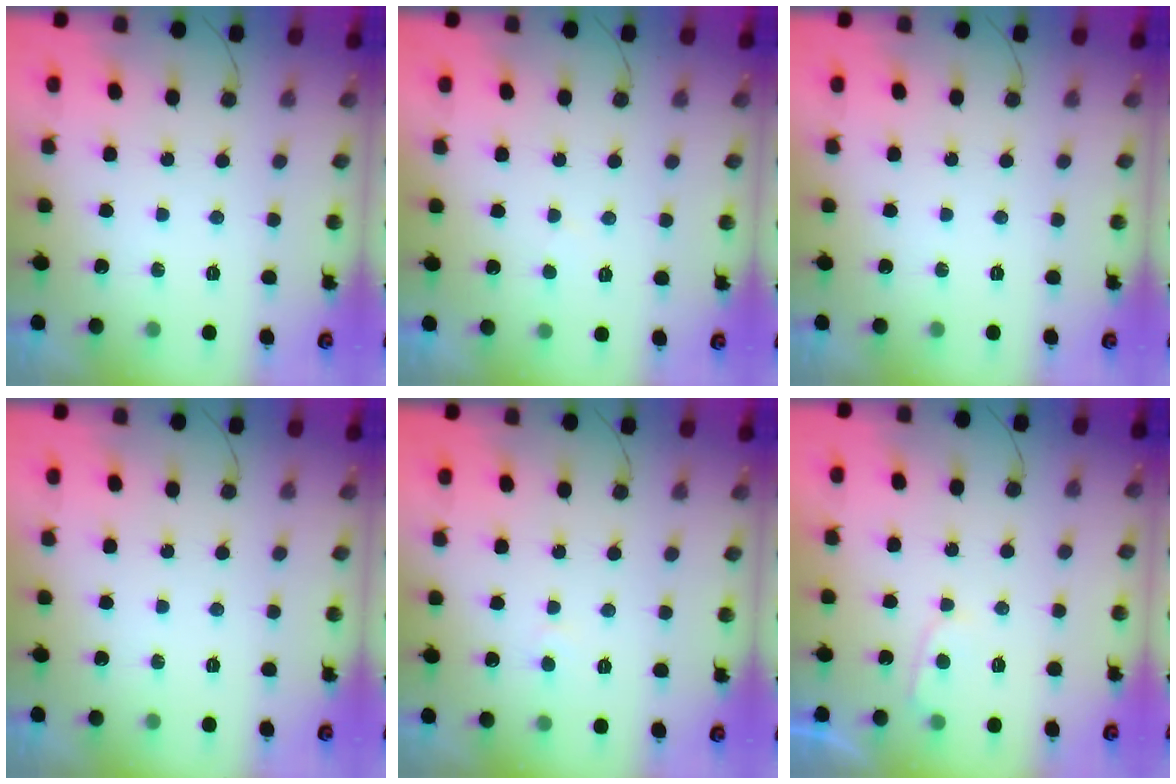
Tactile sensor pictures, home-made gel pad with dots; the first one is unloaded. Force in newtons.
{"total": 1.6, "press": 1.6, "slide": 0.2}
{"total": 0.0}
{"total": 0.0}
{"total": 3.6, "press": 3.6, "slide": 0.3}
{"total": 2.9, "press": 2.9, "slide": 0.3}